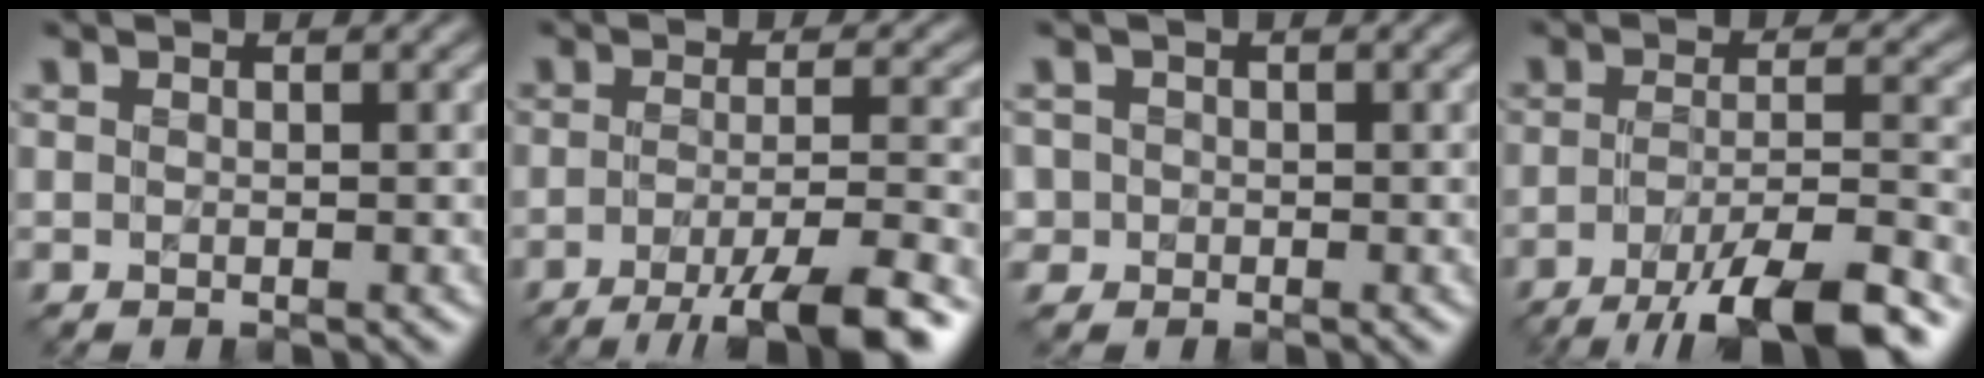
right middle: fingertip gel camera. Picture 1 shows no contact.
{"total": 8.5, "force": [-5.2, 1.7, 6.5], "torque": [-0.090, -0.004, -0.085]}
{"total": 2.1, "force": [0.0, 2.1, 0.4], "torque": [0.006, 0.009, -0.011]}
{"total": 10.4, "force": [-6.8, 2.4, 7.5], "torque": [-0.113, 0.000, -0.112]}